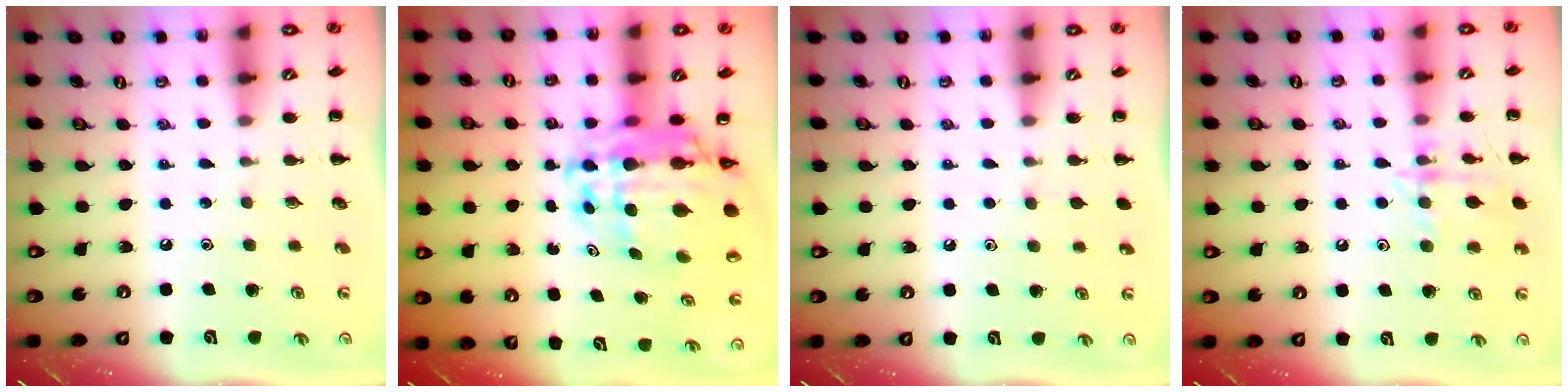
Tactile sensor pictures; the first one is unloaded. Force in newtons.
{"total": 13.9, "press": 13.2, "slide": 4.4}
{"total": 2.3, "press": 2.0, "slide": 1.1}
{"total": 11.8, "press": 11.8, "slide": 0.5}